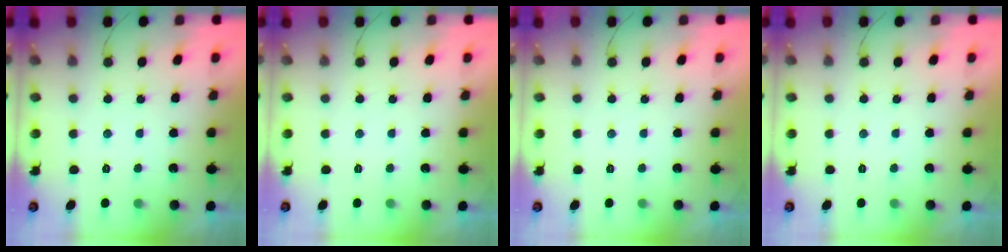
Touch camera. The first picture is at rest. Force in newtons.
{"total": 0.0}
{"total": 0.0}
{"total": 0.0}